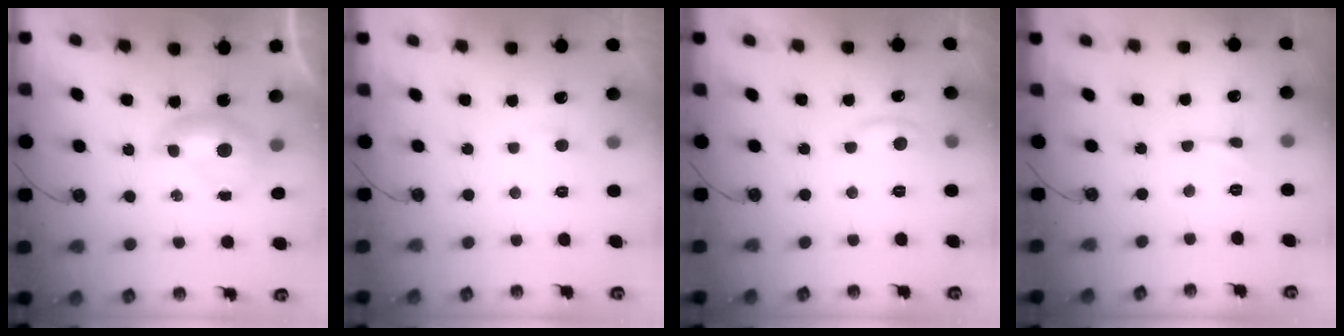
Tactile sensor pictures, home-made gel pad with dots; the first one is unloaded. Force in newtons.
{"total": 2.4, "press": 2.3, "slide": 0.4}
{"total": 0.7, "press": 0.1, "slide": 0.7}
{"total": 0.8, "press": 0.8, "slide": 0.2}